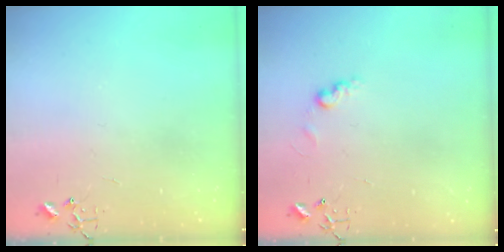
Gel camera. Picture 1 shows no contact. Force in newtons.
{"total": 6.4, "press": 6.4, "slide": 0.5}